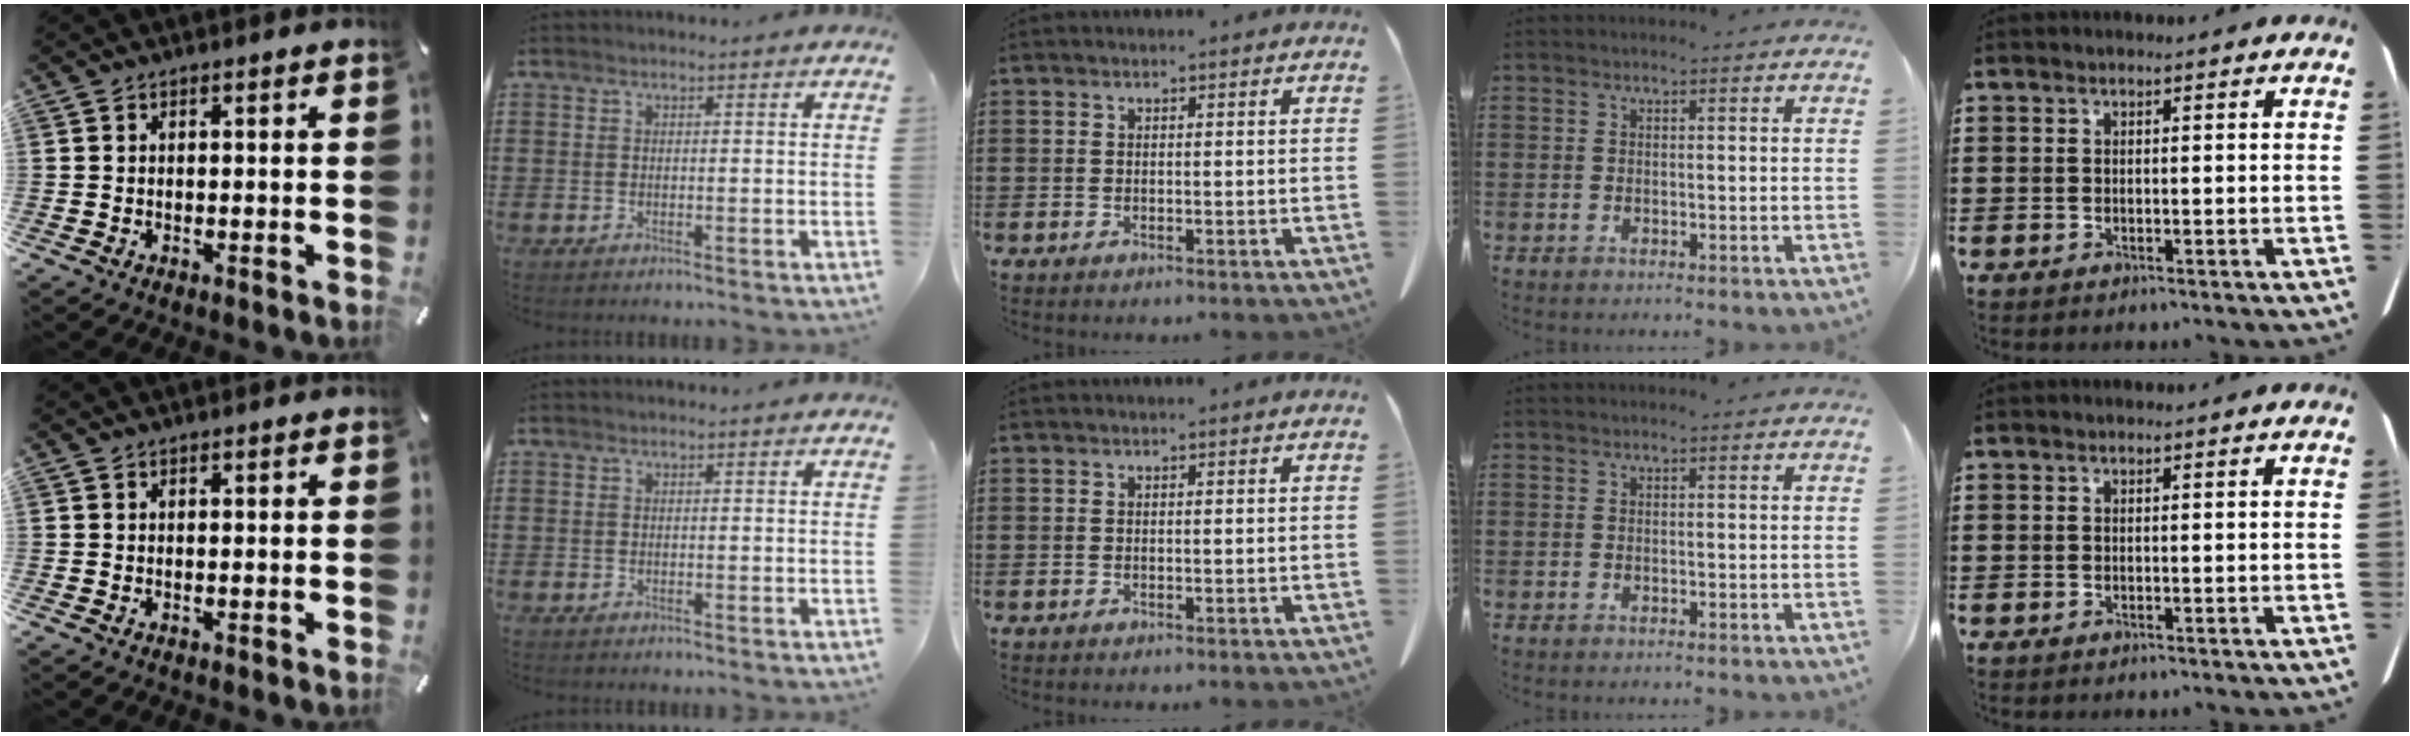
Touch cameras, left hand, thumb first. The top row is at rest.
{}